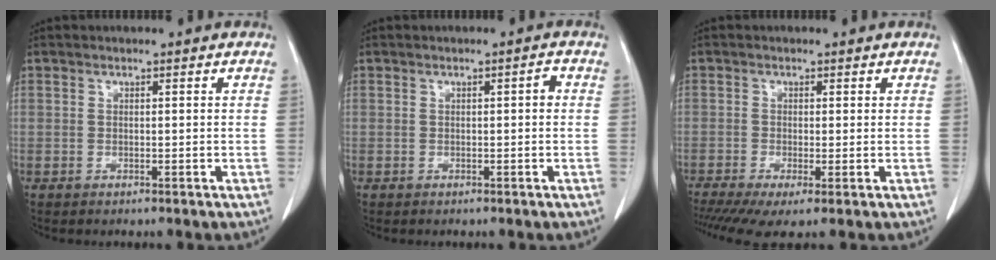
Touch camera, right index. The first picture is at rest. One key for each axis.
{"total": 1.2, "fx": 0.1, "fy": 0.3, "fz": 1.2, "tx": -0.015, "ty": 0.004, "tz": 0.001}
{"total": 6.5, "fx": -3.6, "fy": 1.6, "fz": 5.1, "tx": -0.091, "ty": -0.016, "tz": -0.065}